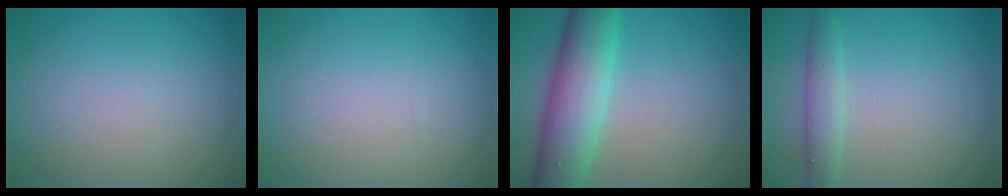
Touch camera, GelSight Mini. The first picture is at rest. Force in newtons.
{"total": 0.0}
{"total": 8.2, "press": 8.2, "slide": 0.3}
{"total": 2.4, "press": 2.4, "slide": 0.1}